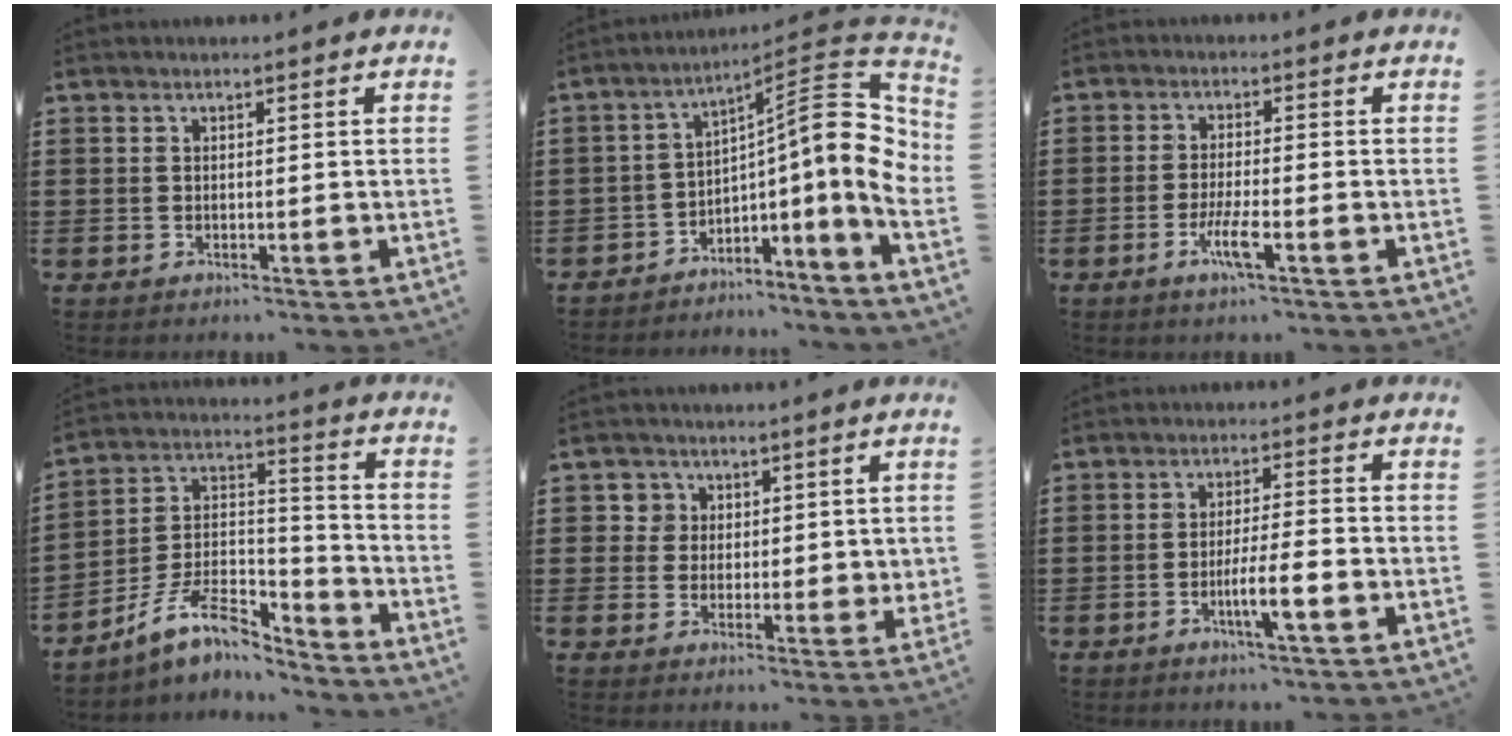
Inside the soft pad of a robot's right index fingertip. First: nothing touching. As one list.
[{"total": 11.3, "force": [-1.1, 2.7, 10.9], "torque": [-0.153, -0.025, -0.037]}, {"total": 4.6, "force": [-2.2, 0.6, 4.0], "torque": [-0.087, -0.012, -0.043]}, {"total": 9.9, "force": [-7.5, 3.8, 5.1], "torque": [-0.114, 0.011, -0.151]}, {"total": 4.5, "force": [1.9, 4.1, 0.7], "torque": [-0.024, 0.012, 0.033]}, {"total": 5.9, "force": [-2.2, 0.4, 5.4], "torque": [-0.102, -0.013, -0.041]}]